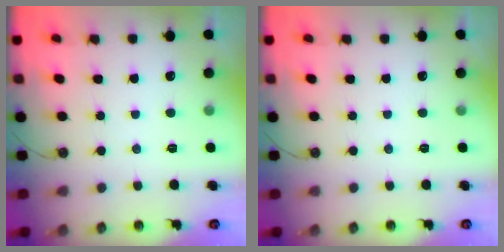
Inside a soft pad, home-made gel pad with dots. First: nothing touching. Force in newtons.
{"total": 0.0}